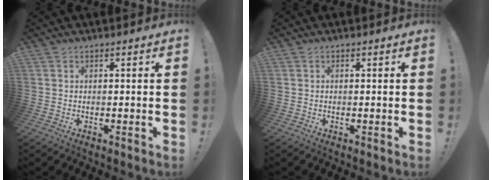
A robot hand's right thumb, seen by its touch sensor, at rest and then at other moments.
{"total": 0.0}